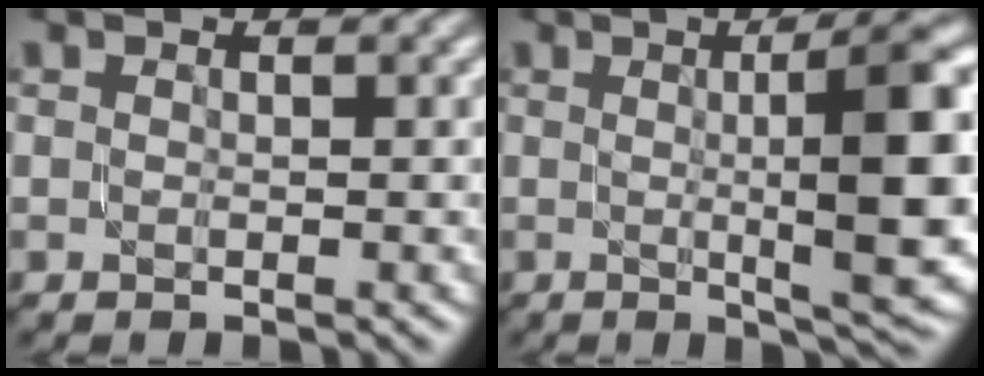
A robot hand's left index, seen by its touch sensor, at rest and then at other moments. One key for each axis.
{"total": 12.8, "fx": 0.8, "fy": 3.1, "fz": 12.4, "tx": -0.133, "ty": 0.003, "tz": 0.014}